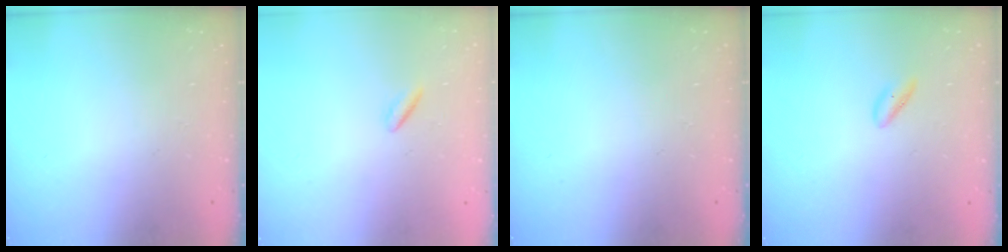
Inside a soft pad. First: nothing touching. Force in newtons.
{"total": 0.8, "press": 0.5, "slide": 0.6}
{"total": 0.0}
{"total": 3.7, "press": 3.5, "slide": 1.3}